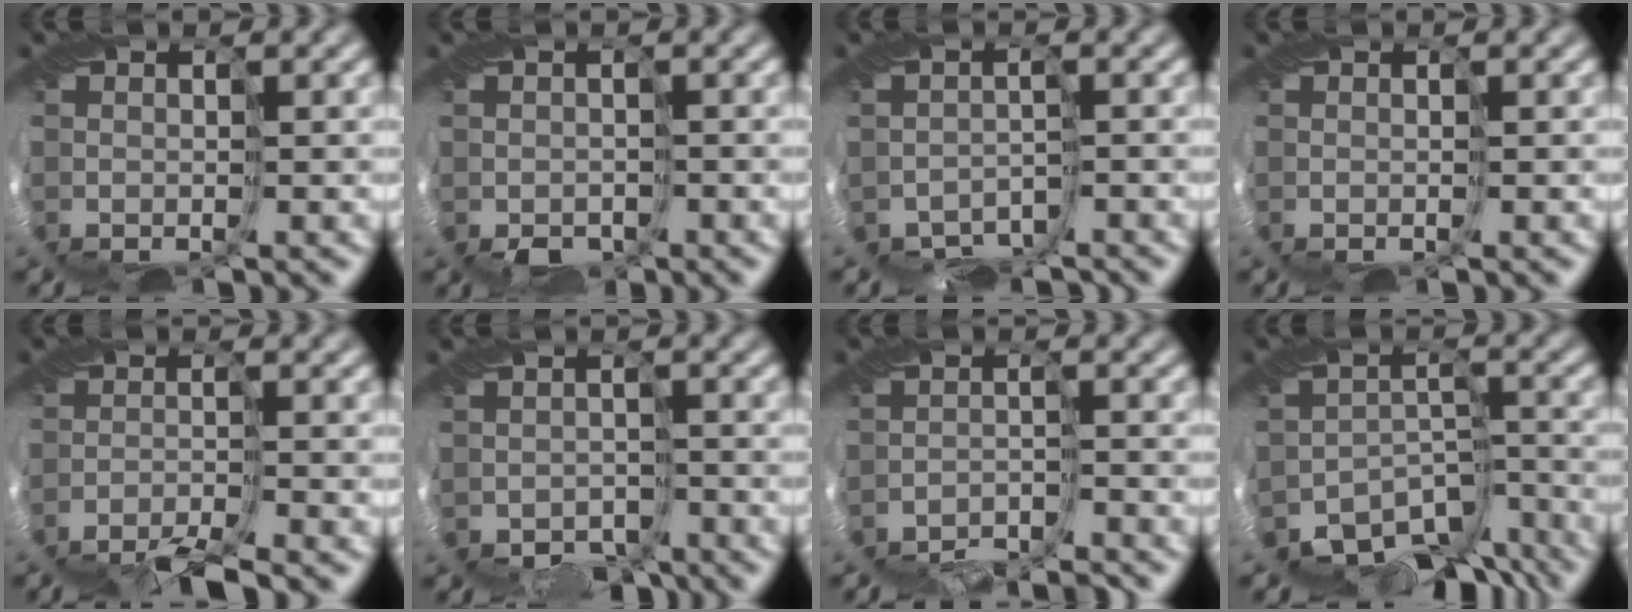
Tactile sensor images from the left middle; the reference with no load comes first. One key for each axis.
{"total": 2.1, "fx": -1.4, "fy": 1.5, "fz": 0.3, "tx": 0.000, "ty": -0.009, "tz": -0.020}
{"total": 3.5, "fx": -3.4, "fy": 0.9, "fz": -0.3, "tx": 0.007, "ty": -0.018, "tz": -0.064}
{"total": 0.0}
{"total": 4.9, "fx": -4.7, "fy": 0.1, "fz": 1.3, "tx": -0.015, "ty": -0.005, "tz": -0.100}
{"total": 3.9, "fx": -3.0, "fy": 2.4, "fz": 0.3, "tx": 0.005, "ty": -0.031, "tz": -0.045}
{"total": 5.3, "fx": -5.3, "fy": 0.1, "fz": -0.2, "tx": -0.005, "ty": -0.007, "tz": -0.095}
{"total": 11.2, "fx": -10.1, "fy": 4.3, "fz": 1.9, "tx": -0.013, "ty": -0.007, "tz": -0.147}